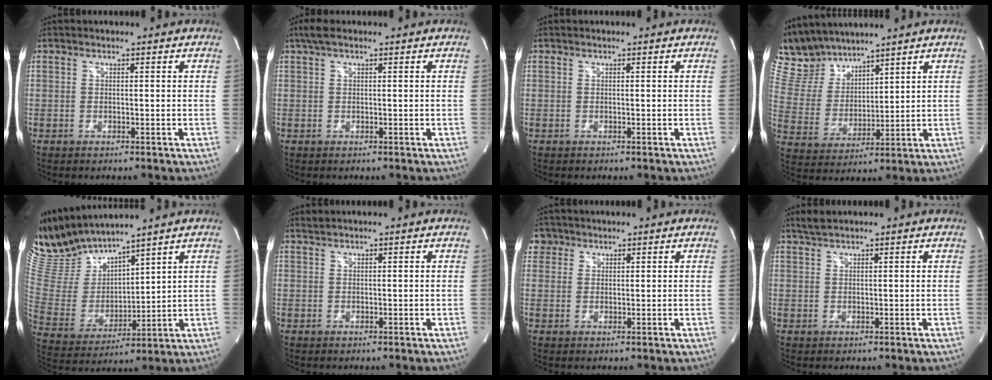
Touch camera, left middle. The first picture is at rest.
{"total": 2.7, "force": [1.8, 0.6, 1.9], "torque": [-0.045, 0.025, 0.036]}
{"total": 0.0}
{"total": 10.3, "force": [9.6, 3.2, 2.1], "torque": [-0.065, 0.018, 0.204]}
{"total": 12.0, "force": [11.5, 1.4, 3.5], "torque": [-0.091, 0.000, 0.247]}
{"total": 0.6, "force": [0.5, -0.2, 0.0], "torque": [-0.007, 0.004, 0.016]}
{"total": 3.1, "force": [1.7, 2.6, 0.1], "torque": [0.003, 0.012, 0.029]}
{"total": 1.8, "force": [1.6, 0.1, 0.7], "torque": [-0.020, 0.011, 0.036]}